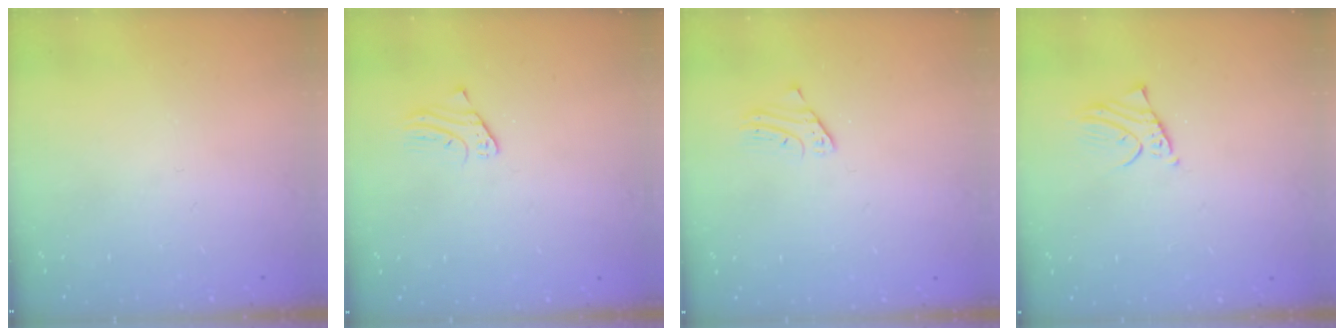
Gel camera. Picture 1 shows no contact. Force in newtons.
{"total": 1.7, "press": 1.7, "slide": 0.3}
{"total": 2.2, "press": 2.2, "slide": 0.2}
{"total": 1.9, "press": 1.9, "slide": 0.3}